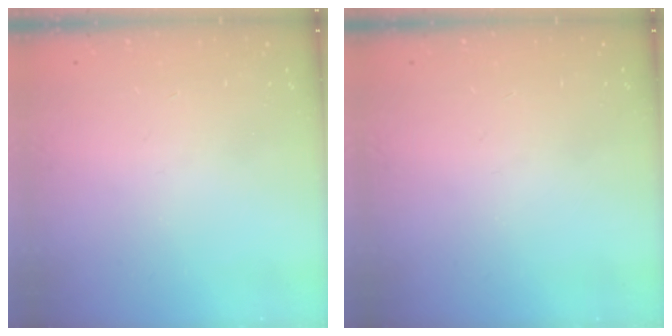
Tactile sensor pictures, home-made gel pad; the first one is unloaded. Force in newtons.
{"total": 0.0}